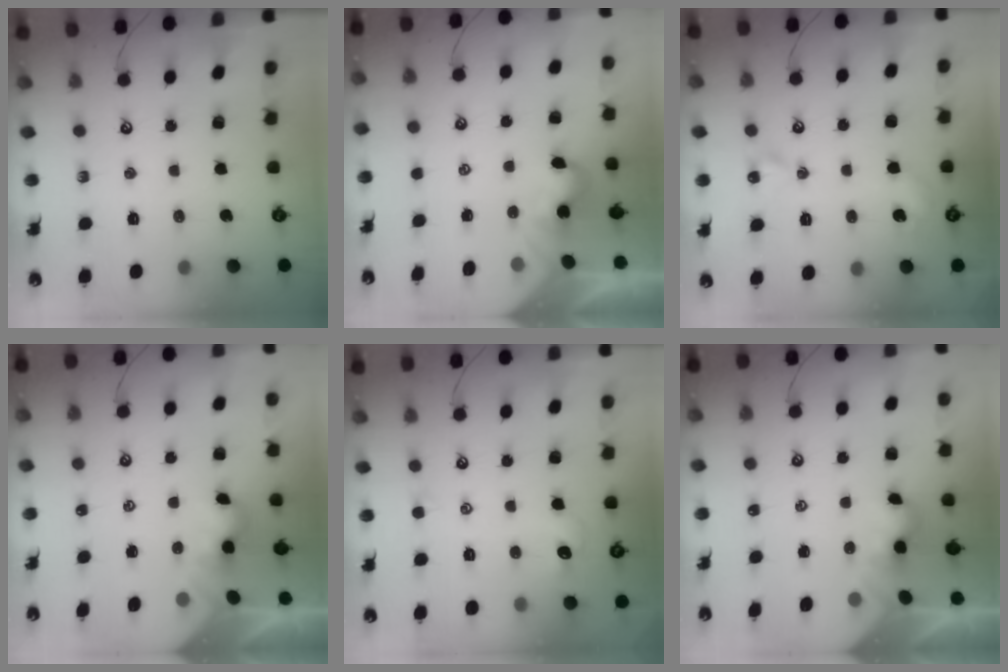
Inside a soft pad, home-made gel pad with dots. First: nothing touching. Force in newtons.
{"total": 0.6, "press": 0.4, "slide": 0.4}
{"total": 5.7, "press": 5.7, "slide": 0.5}
{"total": 2.0, "press": 2.0, "slide": 0.3}
{"total": 1.4, "press": 1.2, "slide": 0.6}
{"total": 2.0, "press": 2.0, "slide": 0.3}